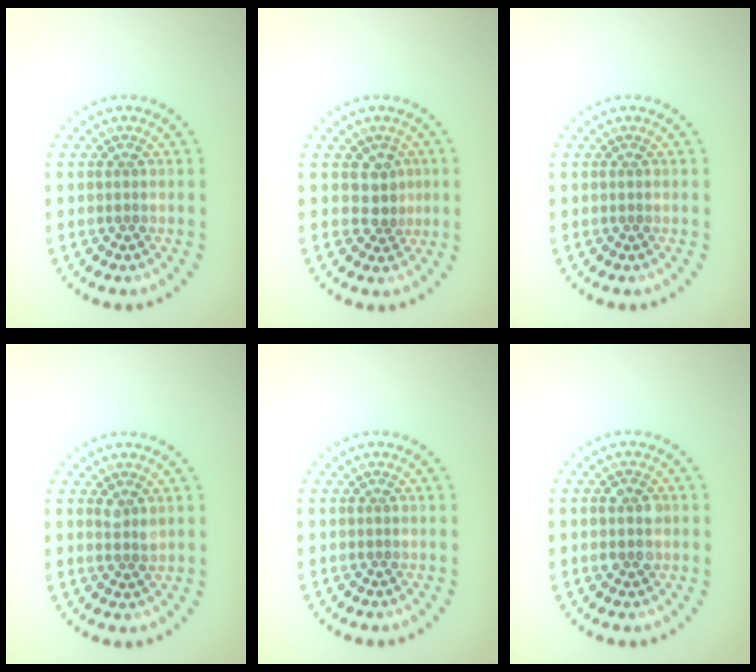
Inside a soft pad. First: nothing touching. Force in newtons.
{"total": 2.0, "press": 1.7, "slide": 1.1}
{"total": 0.0}
{"total": 1.2, "press": 1.1, "slide": 0.4}
{"total": 0.0}
{"total": 2.3, "press": 2.3, "slide": 0.2}